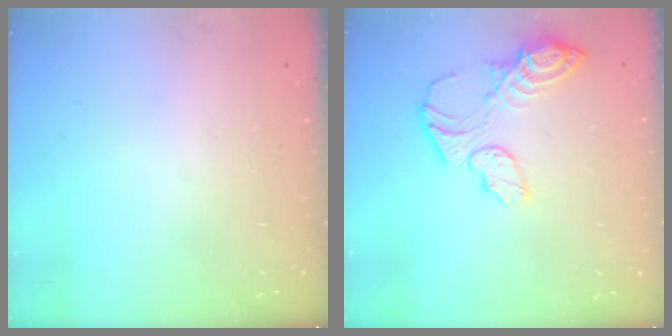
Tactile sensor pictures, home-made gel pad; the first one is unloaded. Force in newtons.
{"total": 12.6, "press": 12.5, "slide": 1.1}